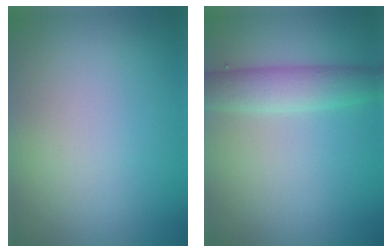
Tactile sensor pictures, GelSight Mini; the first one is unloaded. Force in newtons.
{"total": 3.8, "press": 3.8, "slide": 0.1}